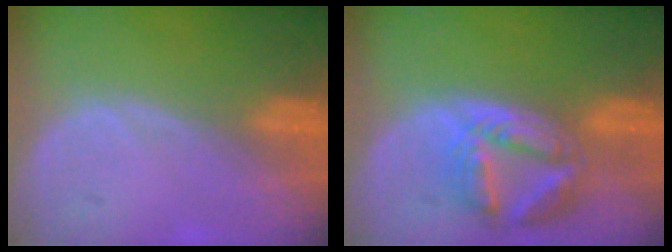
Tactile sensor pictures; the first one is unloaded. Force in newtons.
{"total": 8.2, "press": 7.3, "slide": 3.7}